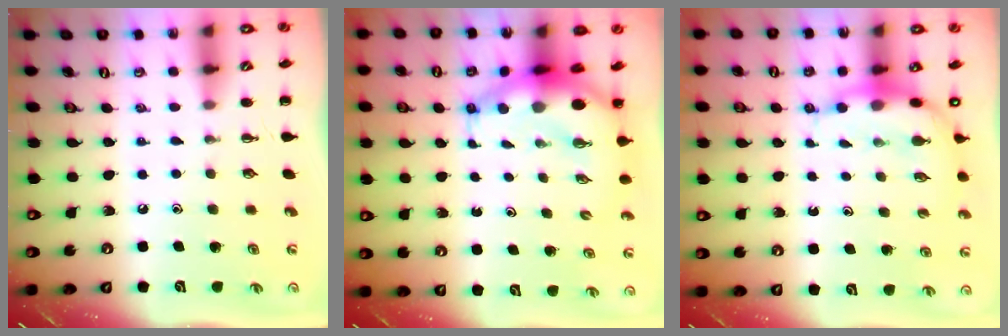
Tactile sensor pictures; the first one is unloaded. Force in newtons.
{"total": 7.6, "press": 7.3, "slide": 2.0}
{"total": 6.9, "press": 6.7, "slide": 1.8}